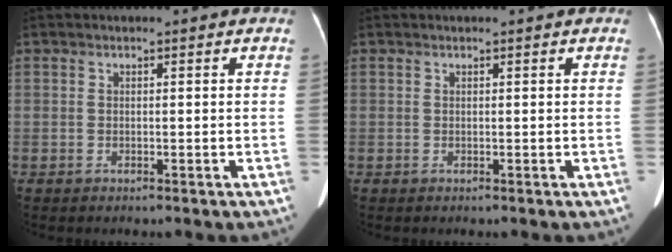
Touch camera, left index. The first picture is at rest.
{"total": 0.0}